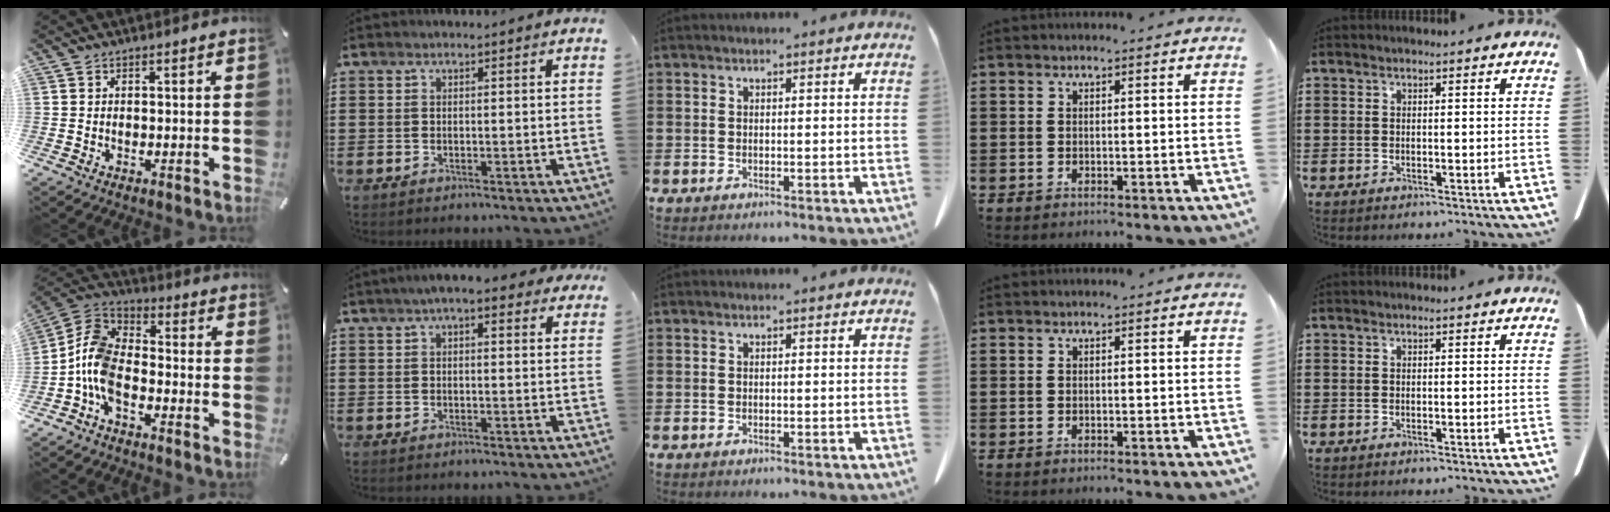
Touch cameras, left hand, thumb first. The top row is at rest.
{"thumb": {"total": 10.1, "force": [-5.0, 6.3, 6.1], "torque": [-0.151, 0.010, -0.101]}, "index": {"total": 4.5, "force": [3.0, 1.0, 3.2], "torque": [-0.070, 0.006, 0.052]}}